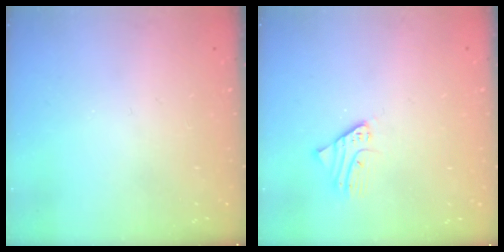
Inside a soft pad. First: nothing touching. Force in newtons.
{"total": 2.5, "press": 2.5, "slide": 0.2}